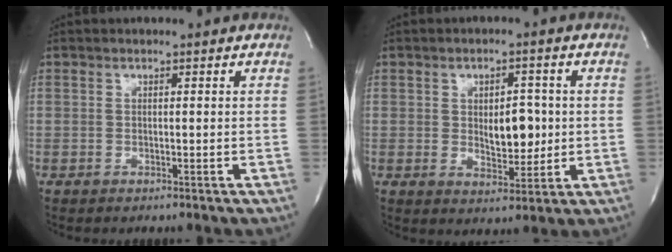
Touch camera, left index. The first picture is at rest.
{"total": 5.9, "force": [0.0, 3.2, 4.9], "torque": [-0.061, -0.002, 0.005]}